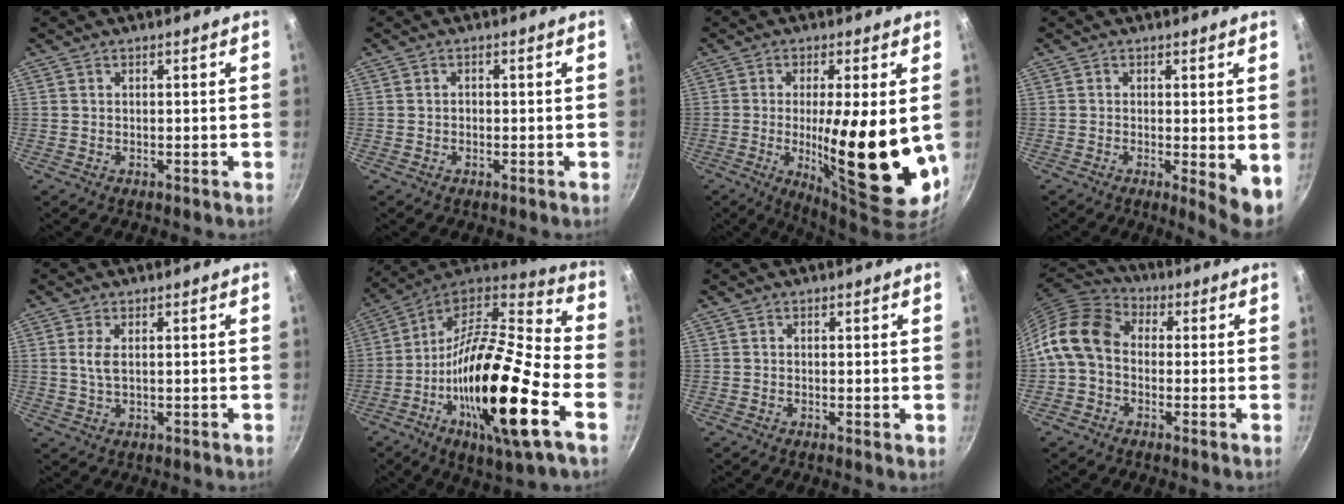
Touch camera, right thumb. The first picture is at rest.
{"total": 0.7, "force": [-0.3, 0.6, 0.3], "torque": [-0.004, 0.004, -0.005]}
{"total": 19.1, "force": [-1.2, 5.0, 18.4], "torque": [-0.266, -0.020, -0.012]}
{"total": 5.4, "force": [-0.4, 1.4, 5.2], "torque": [-0.070, -0.014, -0.005]}
{"total": 2.9, "force": [0.6, 1.3, 2.6], "torque": [-0.054, -0.003, 0.013]}
{"total": 28.0, "force": [-8.9, 7.2, 25.5], "torque": [-0.433, 0.023, -0.174]}
{"total": 0.7, "force": [0.0, 0.1, 0.7], "torque": [-0.010, -0.002, -0.003]}
{"total": 12.1, "force": [-0.3, 9.2, 7.8], "torque": [-0.130, 0.034, -0.028]}